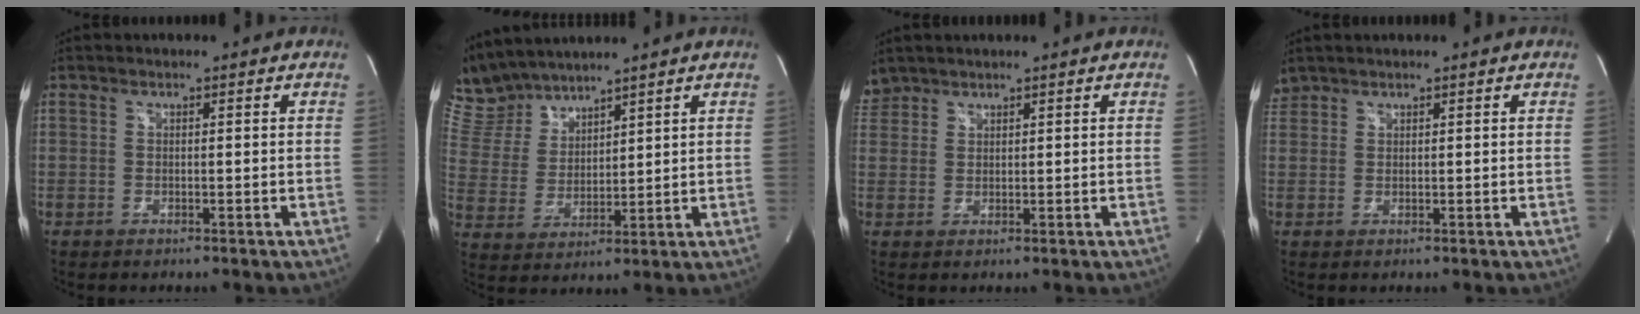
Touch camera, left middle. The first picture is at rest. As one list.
[{"total": 8.7, "force": [8.4, 1.9, 1.0], "torque": [-0.044, 0.020, 0.188]}, {"total": 2.9, "force": [2.6, 1.2, -0.2], "torque": [0.002, 0.015, 0.053]}, {"total": 1.9, "force": [1.7, 0.8, -0.2], "torque": [0.002, 0.014, 0.035]}]